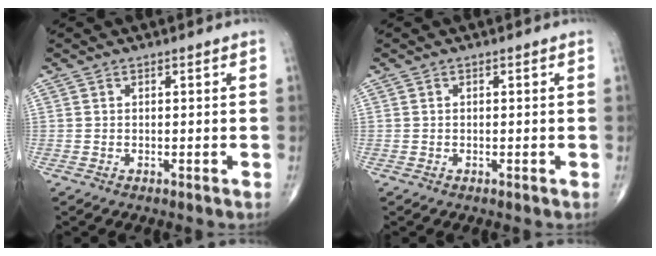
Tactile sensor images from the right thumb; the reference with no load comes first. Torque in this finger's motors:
{"motor_torque": [-0.43, -0.21, -0.26, -0.28, -0.02]}